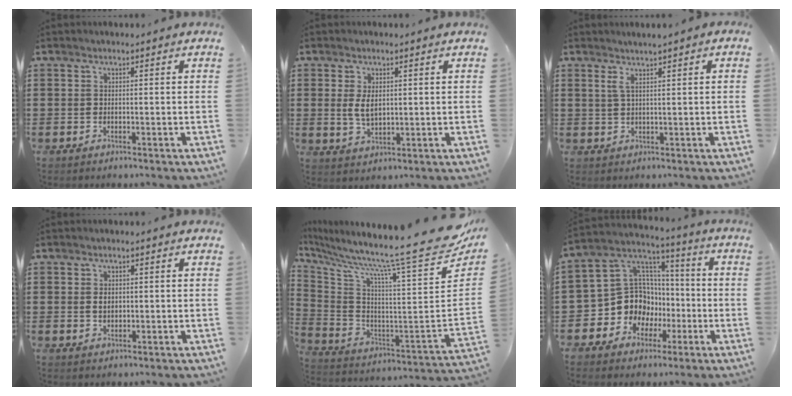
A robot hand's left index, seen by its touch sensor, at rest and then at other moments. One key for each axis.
{"total": 3.9, "fx": 0.8, "fy": 2.0, "fz": 3.2, "tx": -0.074, "ty": 0.002, "tz": 0.013}
{"total": 2.0, "fx": 0.8, "fy": 0.0, "fz": 1.8, "tx": -0.044, "ty": -0.005, "tz": 0.011}
{"total": 1.4, "fx": 0.4, "fy": 0.9, "fz": 1.0, "tx": -0.024, "ty": 0.006, "tz": 0.007}
{"total": 13.7, "fx": 11.2, "fy": 0.2, "fz": 7.9, "tx": -0.145, "ty": -0.107, "tz": 0.169}
{"total": 12.3, "fx": -2.9, "fy": 11.2, "fz": 4.4, "tx": -0.130, "ty": 0.000, "tz": -0.046}